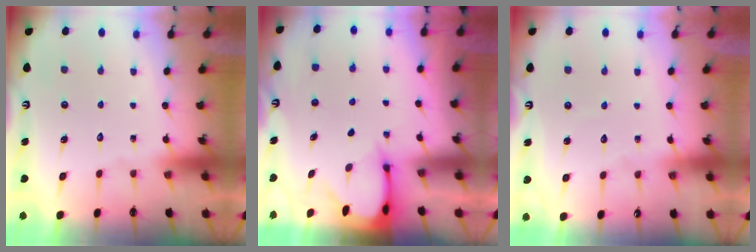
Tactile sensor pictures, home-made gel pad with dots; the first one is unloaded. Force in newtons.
{"total": 2.4, "press": 2.4, "slide": 0.3}
{"total": 2.9, "press": 2.9, "slide": 0.3}